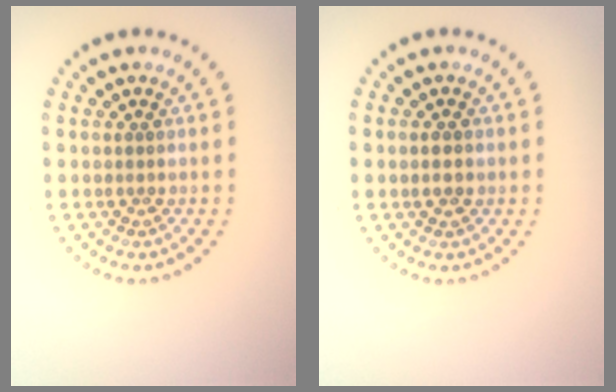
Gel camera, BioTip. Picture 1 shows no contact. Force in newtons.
{"total": 1.9, "press": 1.9, "slide": 0.1}